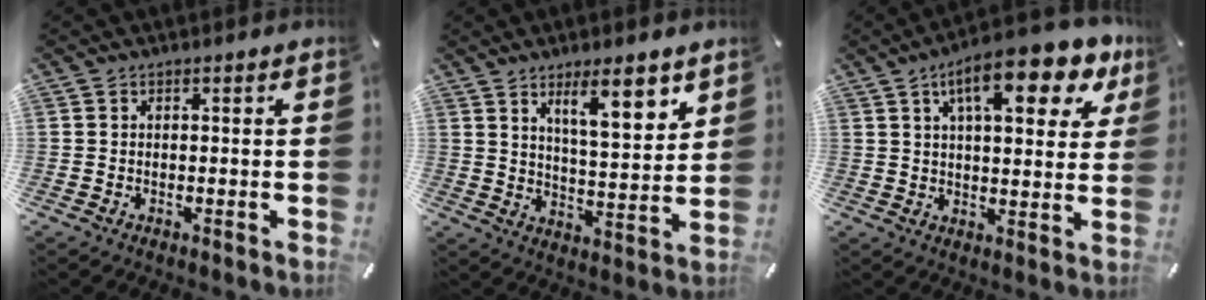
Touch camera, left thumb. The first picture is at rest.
{"total": 10.5, "force": [7.0, 3.1, 7.2], "torque": [-0.101, -0.043, 0.115]}
{"total": 15.4, "force": [8.4, 5.6, 11.6], "torque": [-0.178, -0.027, 0.133]}